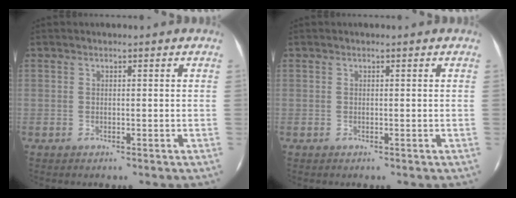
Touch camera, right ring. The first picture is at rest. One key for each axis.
{"total": 0.0}